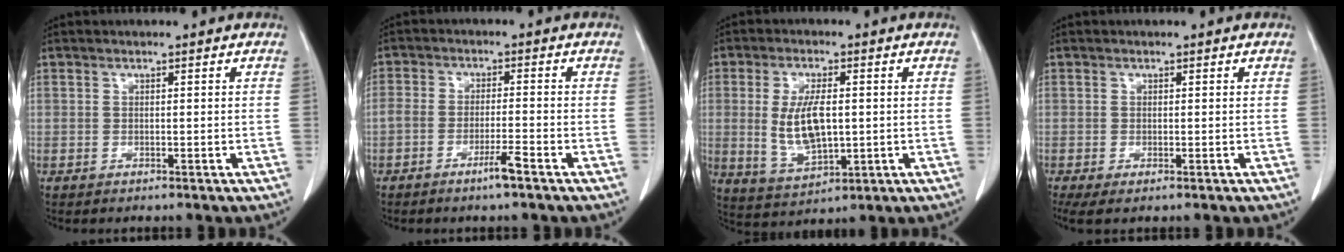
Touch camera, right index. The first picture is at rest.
{"total": 4.2, "force": [-2.7, 0.3, 3.2], "torque": [-0.062, 0.005, -0.050]}
{"total": 8.7, "force": [0.2, 3.5, 7.9], "torque": [-0.167, -0.004, 0.012]}
{"total": 2.8, "force": [-1.6, 1.0, 2.1], "torque": [-0.036, -0.010, -0.024]}